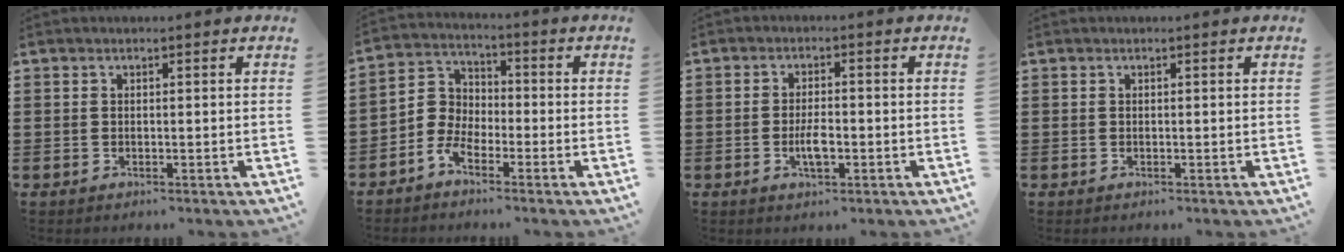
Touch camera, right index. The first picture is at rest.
{"total": 4.7, "force": [-3.0, 3.3, 1.5], "torque": [-0.065, 0.004, -0.070]}
{"total": 3.6, "force": [-1.0, 1.2, 3.3], "torque": [-0.072, -0.001, -0.022]}
{"total": 0.0}